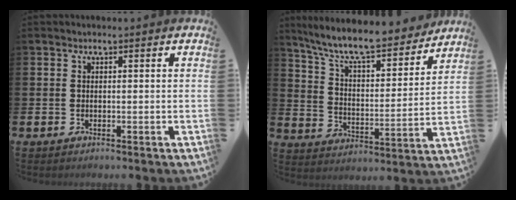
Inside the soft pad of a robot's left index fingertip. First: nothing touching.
{"total": 9.8, "force": [8.8, 1.7, 3.8], "torque": [-0.109, -0.060, 0.150]}